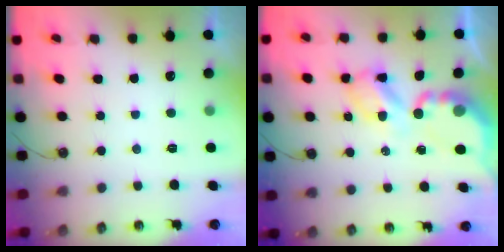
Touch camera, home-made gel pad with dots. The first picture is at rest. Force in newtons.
{"total": 8.0, "press": 8.0, "slide": 0.4}